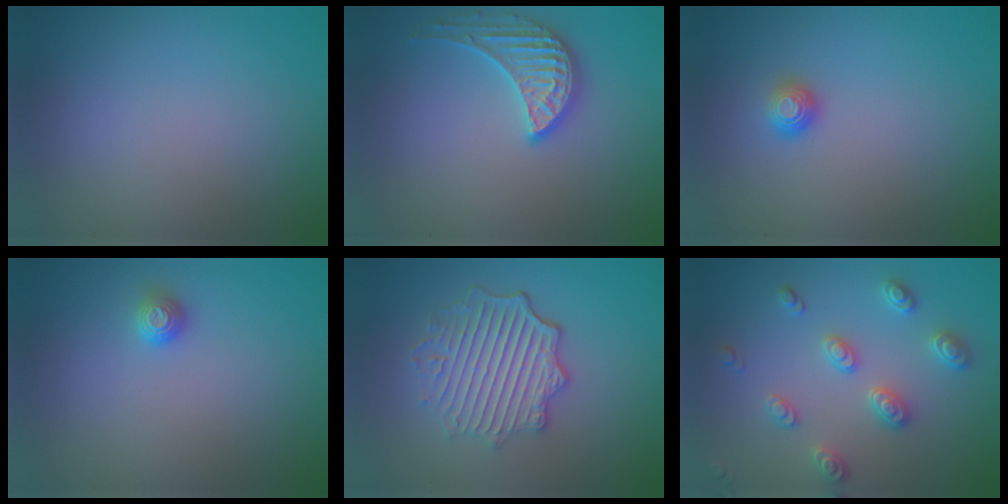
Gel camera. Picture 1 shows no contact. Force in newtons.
{"total": 3.3, "press": 3.2, "slide": 0.6}
{"total": 1.3, "press": 1.0, "slide": 0.8}
{"total": 1.0, "press": 1.0, "slide": 0.3}
{"total": 5.7, "press": 4.4, "slide": 3.5}
{"total": 3.0, "press": 2.9, "slide": 0.6}